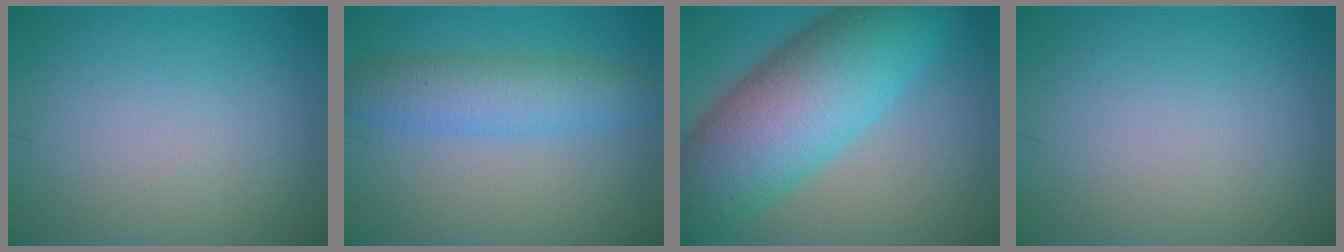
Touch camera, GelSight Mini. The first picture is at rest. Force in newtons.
{"total": 4.5, "press": 4.5, "slide": 0.1}
{"total": 12.9, "press": 12.9, "slide": 0.1}
{"total": 0.0}